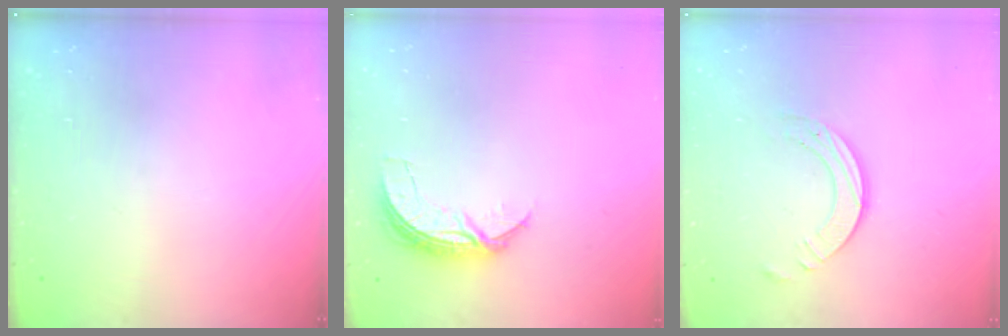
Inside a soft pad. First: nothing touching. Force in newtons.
{"total": 6.9, "press": 6.8, "slide": 0.5}
{"total": 5.8, "press": 5.8, "slide": 0.6}